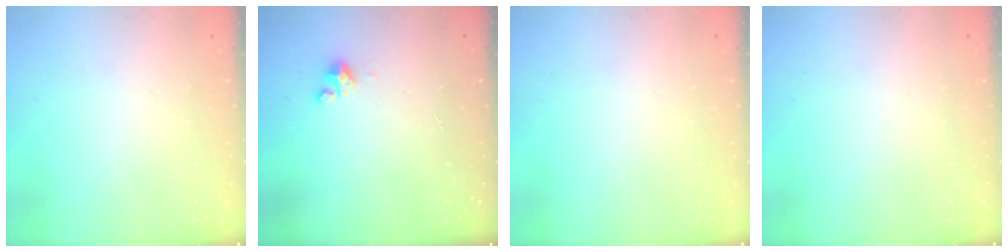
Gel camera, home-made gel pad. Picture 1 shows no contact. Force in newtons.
{"total": 1.9, "press": 1.9, "slide": 0.1}
{"total": 0.0}
{"total": 0.0}